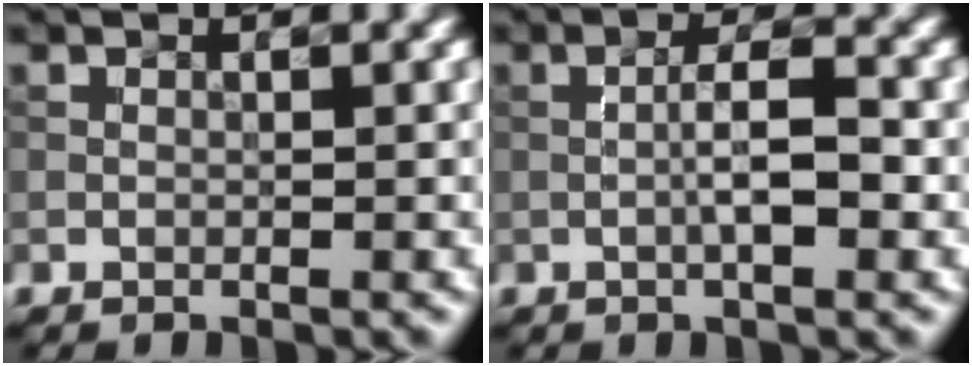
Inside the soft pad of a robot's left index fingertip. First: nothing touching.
{"total": 3.5, "force": [-0.6, 0.8, 3.4], "torque": [-0.062, 0.007, -0.014]}